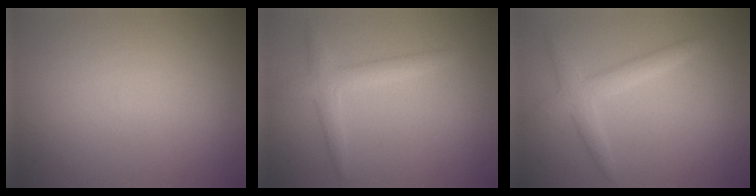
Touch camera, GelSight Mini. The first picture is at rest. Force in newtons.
{"total": 2.4, "press": 2.4, "slide": 0.1}
{"total": 2.5, "press": 2.5, "slide": 0.1}